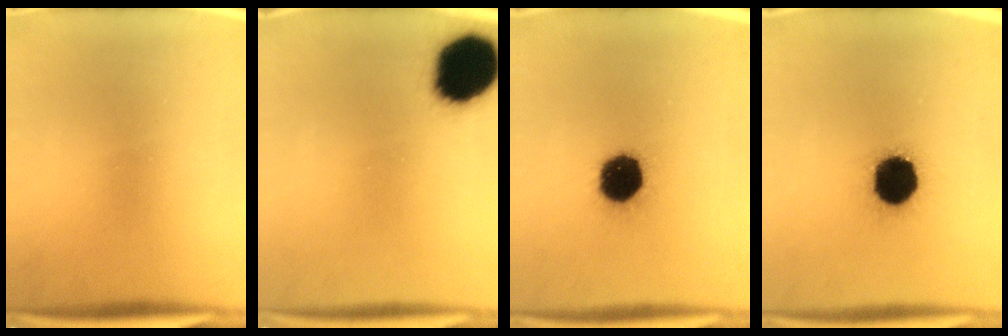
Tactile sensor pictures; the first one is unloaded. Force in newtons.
{"total": 18.7}
{"total": 14.0}
{"total": 17.3}